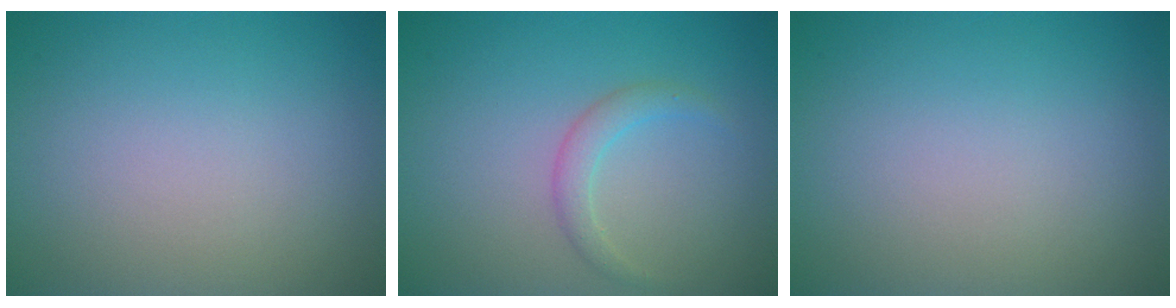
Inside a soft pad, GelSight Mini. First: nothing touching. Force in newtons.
{"total": 1.6, "press": 1.6, "slide": 0.1}
{"total": 0.0}